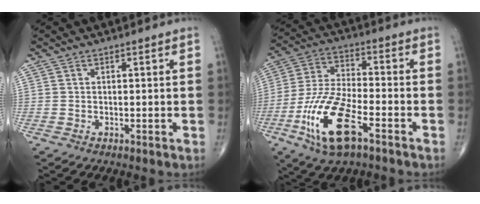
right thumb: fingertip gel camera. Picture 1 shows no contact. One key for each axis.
{"total": 16.0, "fx": -7.4, "fy": 5.9, "fz": 12.9, "tx": -0.269, "ty": 0.021, "tz": -0.135}